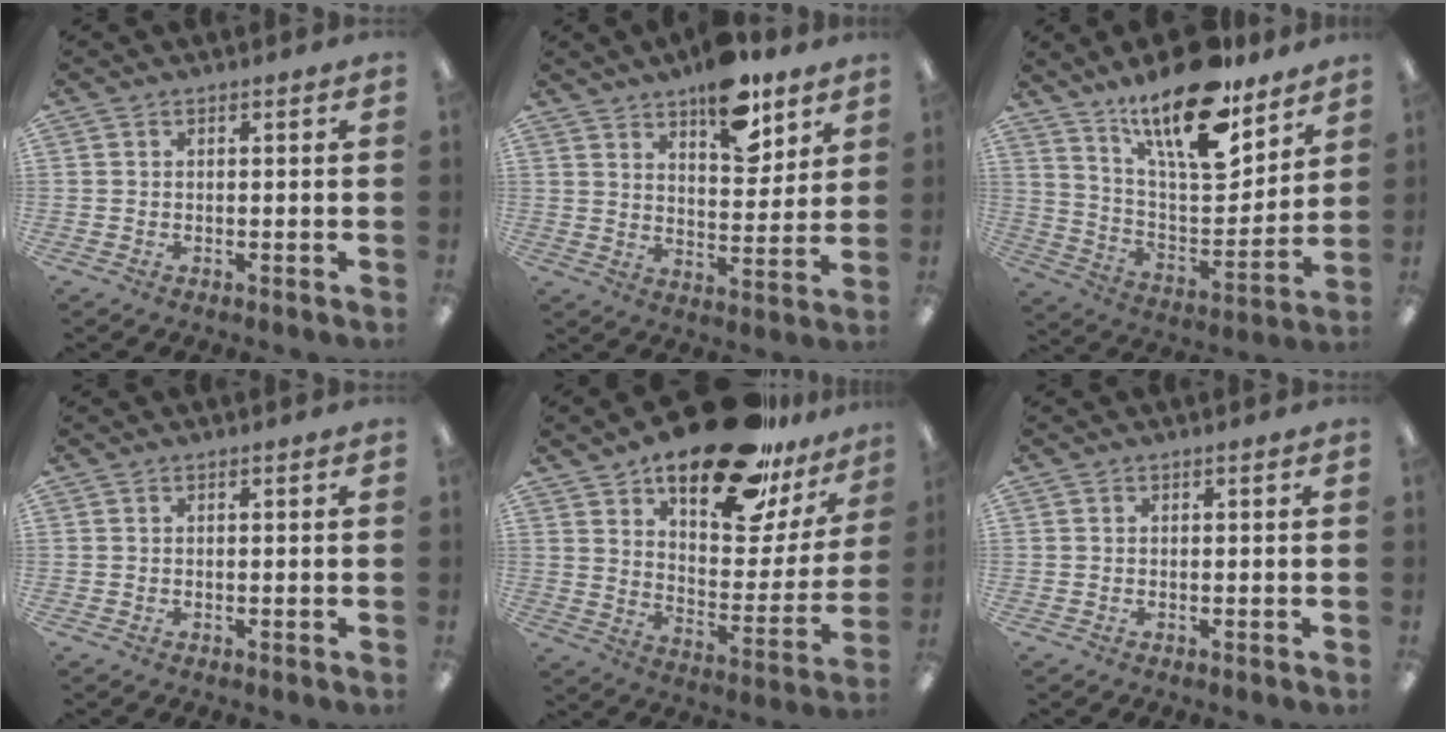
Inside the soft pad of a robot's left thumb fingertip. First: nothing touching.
{"total": 13.5, "force": [9.7, 5.8, 7.2], "torque": [-0.089, -0.058, 0.167]}
{"total": 20.5, "force": [15.1, 6.7, 12.2], "torque": [-0.208, -0.102, 0.257]}
{"total": 0.0}
{"total": 25.3, "force": [18.8, 9.6, 13.9], "torque": [-0.199, -0.108, 0.310]}
{"total": 0.0}